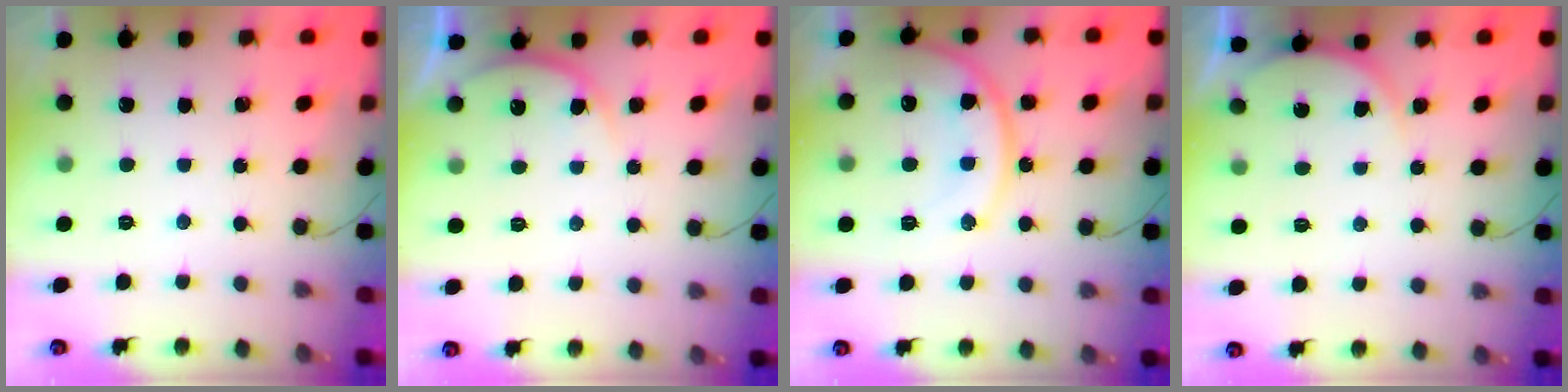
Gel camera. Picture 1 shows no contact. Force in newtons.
{"total": 7.7, "press": 7.7, "slide": 0.4}
{"total": 14.9, "press": 14.9, "slide": 1.0}
{"total": 5.5, "press": 5.5, "slide": 0.3}